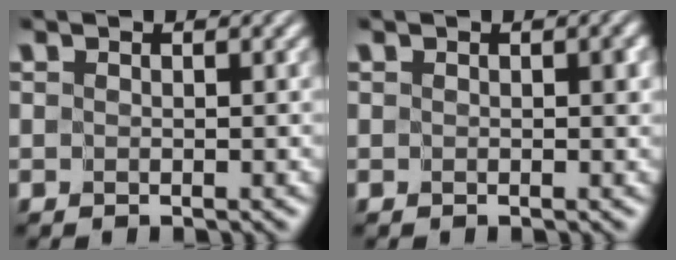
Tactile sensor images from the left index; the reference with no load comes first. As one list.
[{"total": 0.8, "force": [0.1, 0.5, 0.7], "torque": [-0.004, 0.000, 0.001]}]